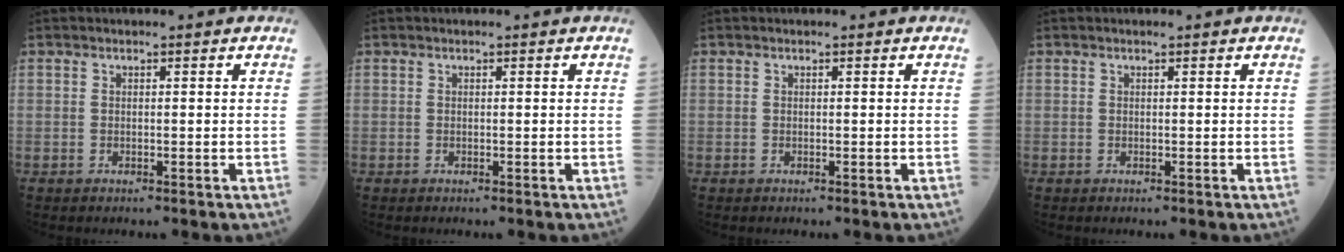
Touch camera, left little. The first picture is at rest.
{"total": 0.0}
{"total": 0.0}
{"total": 0.0}